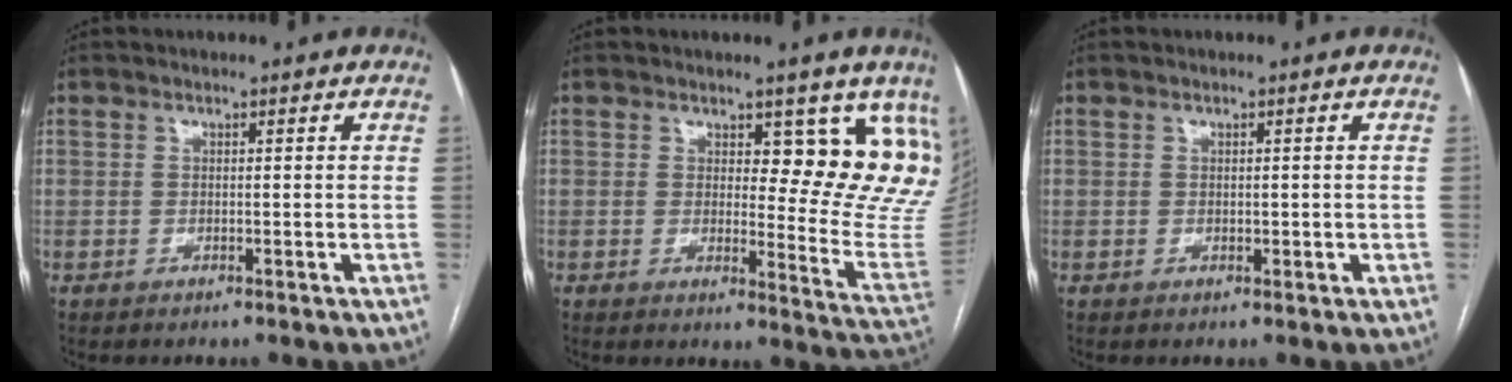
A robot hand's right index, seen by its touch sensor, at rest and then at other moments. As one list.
[{"total": 12.2, "force": [7.8, 4.1, 8.4], "torque": [-0.078, -0.035, 0.079]}, {"total": 1.0, "force": [0.0, 0.8, 0.5], "torque": [-0.006, 0.004, 0.002]}]